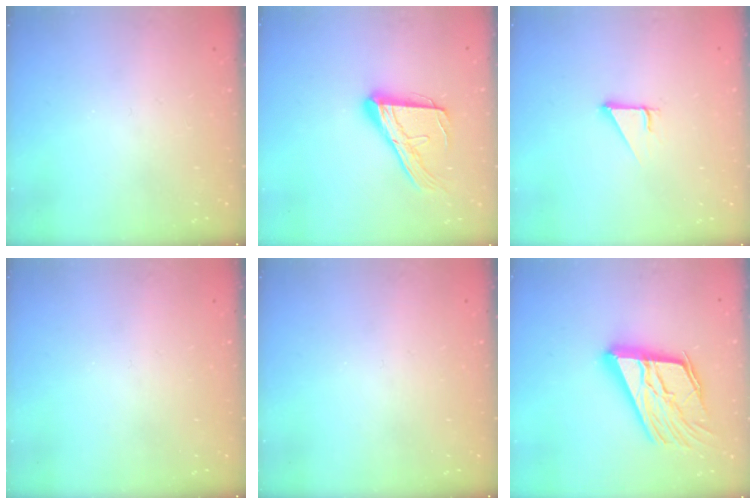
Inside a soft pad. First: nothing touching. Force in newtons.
{"total": 15.3, "press": 15.2, "slide": 1.4}
{"total": 2.7, "press": 2.7, "slide": 0.3}
{"total": 0.0}
{"total": 0.0}
{"total": 22.6, "press": 22.3, "slide": 3.2}